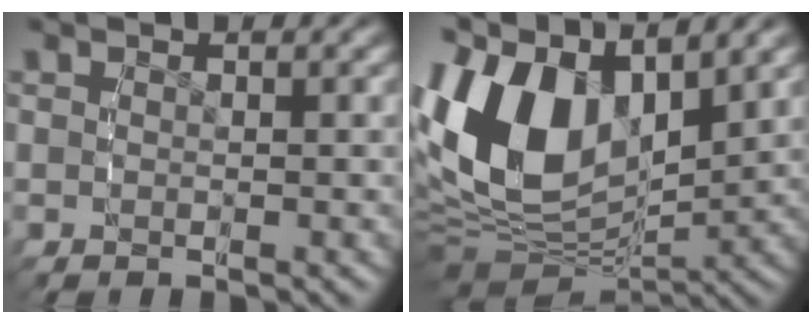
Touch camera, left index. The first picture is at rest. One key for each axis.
{"total": 13.7, "fx": 2.1, "fy": 8.9, "fz": 10.1, "tx": -0.204, "ty": -0.012, "tz": 0.044}